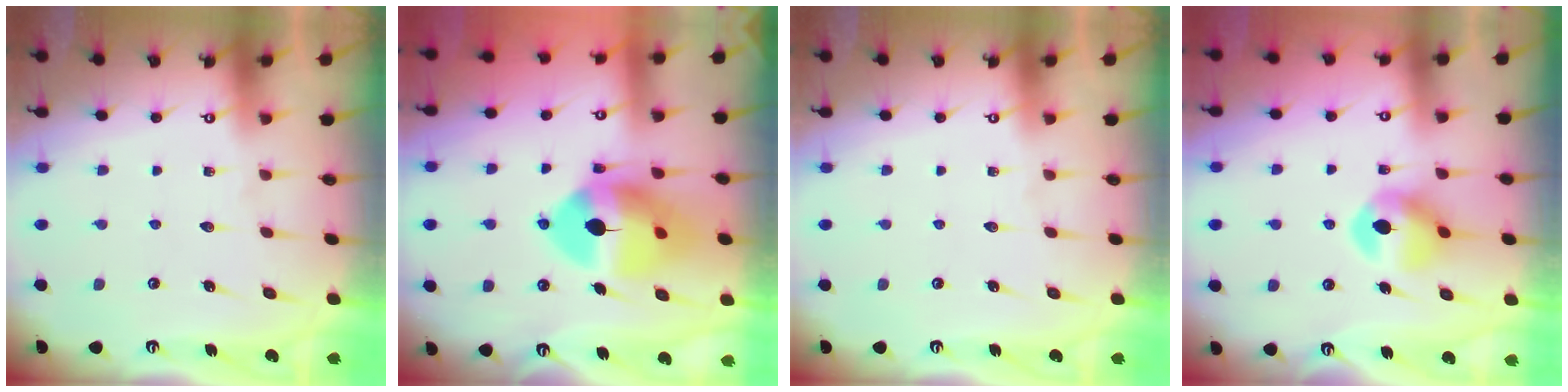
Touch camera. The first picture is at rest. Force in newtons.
{"total": 15.9, "press": 15.8, "slide": 2.2}
{"total": 0.0}
{"total": 9.5, "press": 9.5, "slide": 0.2}